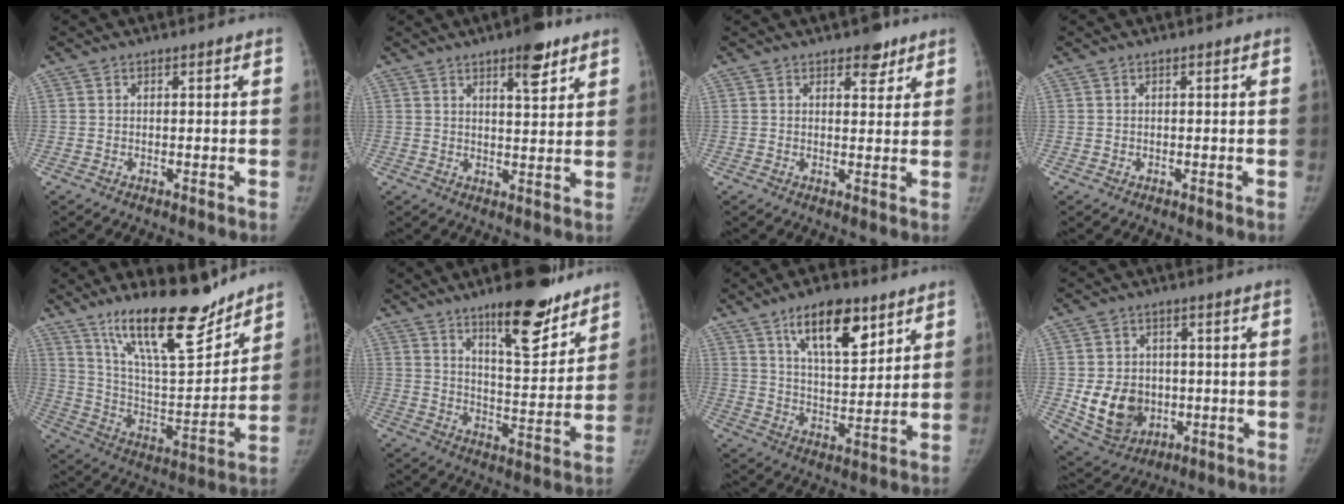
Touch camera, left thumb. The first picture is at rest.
{"total": 6.8, "force": [4.3, 2.0, 4.9], "torque": [-0.056, -0.023, 0.059]}
{"total": 4.1, "force": [2.7, 2.2, 2.1], "torque": [-0.004, -0.014, 0.037]}
{"total": 0.0}
{"total": 21.5, "force": [16.0, 6.2, 13.0], "torque": [-0.177, -0.093, 0.276]}
{"total": 15.6, "force": [10.9, 4.8, 10.1], "torque": [-0.108, -0.076, 0.169]}
{"total": 13.5, "force": [7.8, 5.6, 9.5], "torque": [-0.126, -0.041, 0.133]}
{"total": 11.2, "force": [-1.7, 9.2, 6.0], "torque": [-0.072, -0.001, -0.011]}